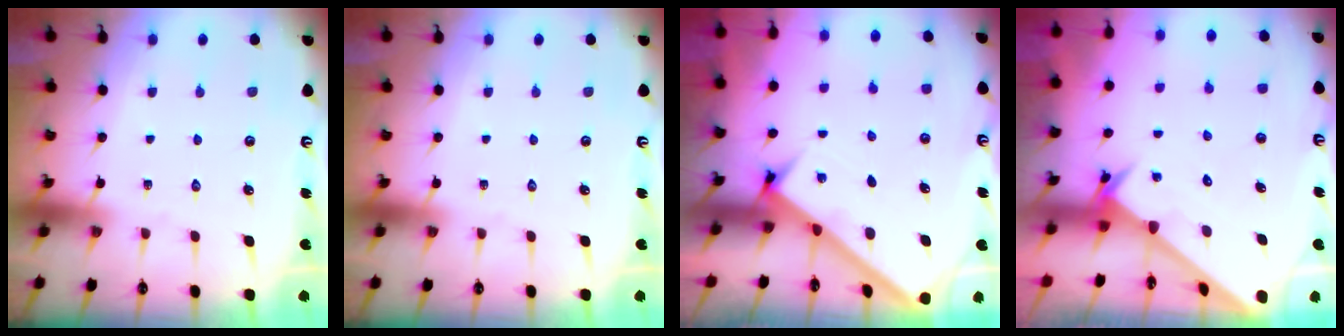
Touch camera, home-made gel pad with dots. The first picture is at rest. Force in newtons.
{"total": 0.0}
{"total": 2.4, "press": 2.4, "slide": 0.3}
{"total": 2.6, "press": 2.6, "slide": 0.2}